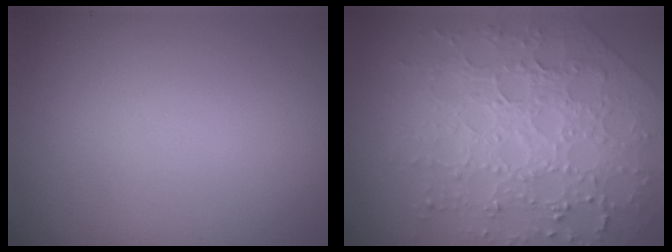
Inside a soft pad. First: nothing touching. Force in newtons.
{"total": 8.0, "press": 5.7, "slide": 5.6}